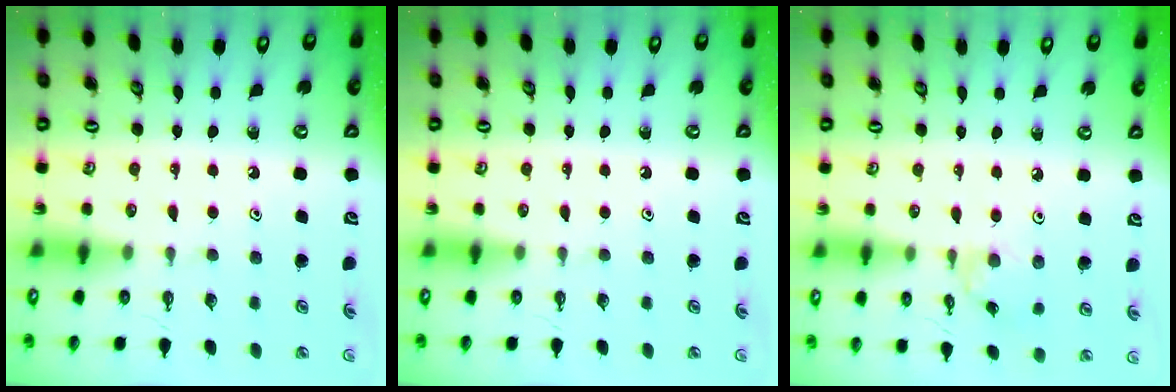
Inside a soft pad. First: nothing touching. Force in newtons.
{"total": 0.0}
{"total": 1.4, "press": 1.3, "slide": 0.2}